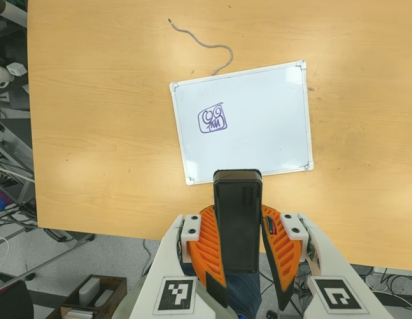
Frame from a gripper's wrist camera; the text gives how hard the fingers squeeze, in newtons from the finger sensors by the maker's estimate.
{"total": 11.3, "left": 8.7, "right": 13.9}